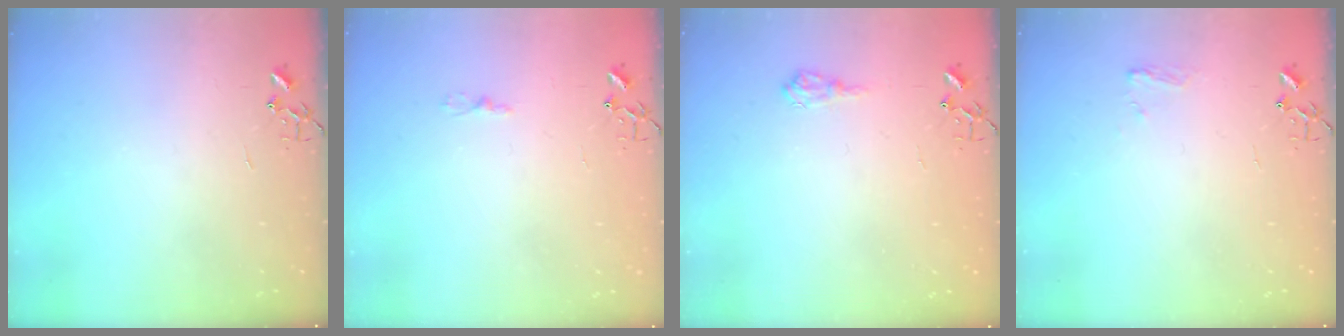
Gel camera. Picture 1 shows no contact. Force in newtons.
{"total": 2.4, "press": 2.4, "slide": 0.3}
{"total": 7.7, "press": 7.7, "slide": 0.9}
{"total": 5.9, "press": 5.9, "slide": 0.7}